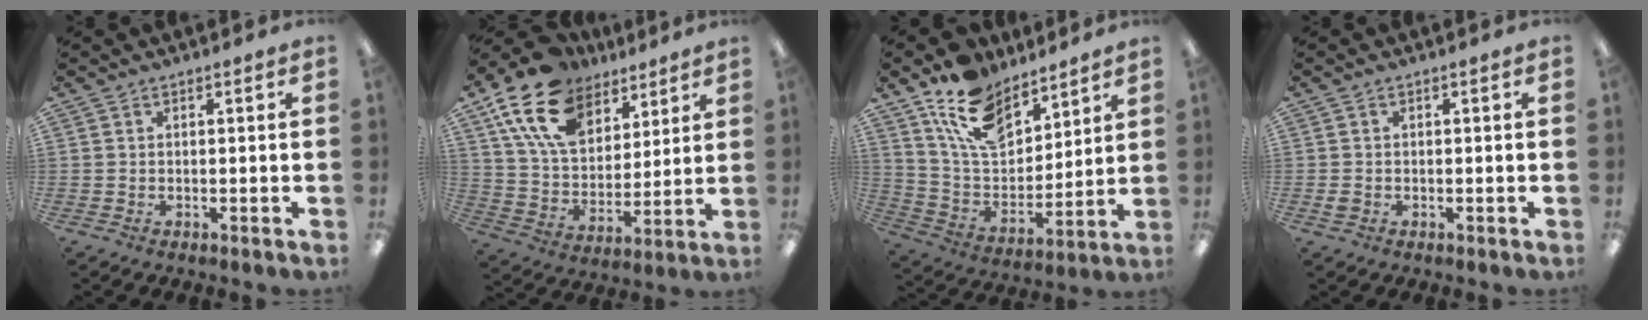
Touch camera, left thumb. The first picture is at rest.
{"total": 18.6, "force": [11.4, 11.5, 9.1], "torque": [-0.182, -0.043, 0.211]}
{"total": 15.6, "force": [11.2, 8.4, 6.9], "torque": [-0.142, -0.050, 0.212]}
{"total": 0.7, "force": [0.0, 0.7, 0.0], "torque": [0.000, 0.005, -0.001]}